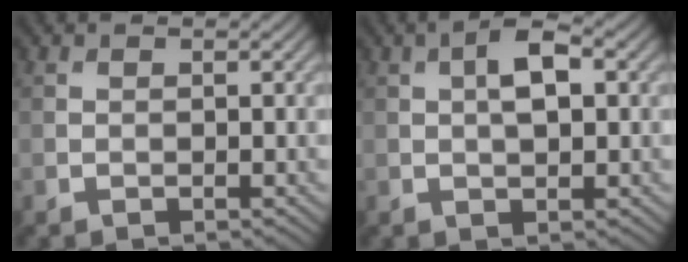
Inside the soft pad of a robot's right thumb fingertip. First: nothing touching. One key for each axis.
{"total": 4.4, "fx": 0.9, "fy": 1.9, "fz": 3.8, "tx": -0.070, "ty": 0.006, "tz": 0.012}